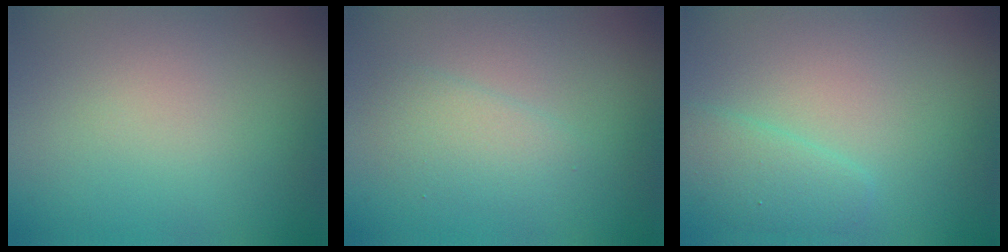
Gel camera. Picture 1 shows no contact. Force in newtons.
{"total": 2.1, "press": 2.1, "slide": 0.1}
{"total": 2.3, "press": 2.3, "slide": 0.2}